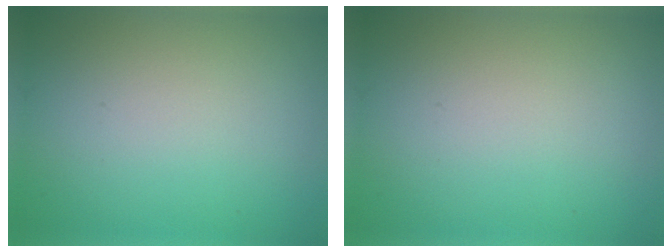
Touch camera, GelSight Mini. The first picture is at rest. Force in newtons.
{"total": 0.0}